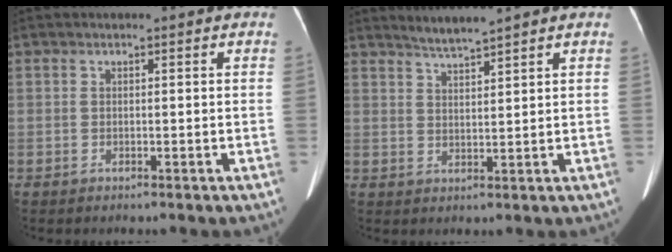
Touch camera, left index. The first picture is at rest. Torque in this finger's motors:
{"motor_torque": [0.21, -0.28, -0.01, 0.03]}